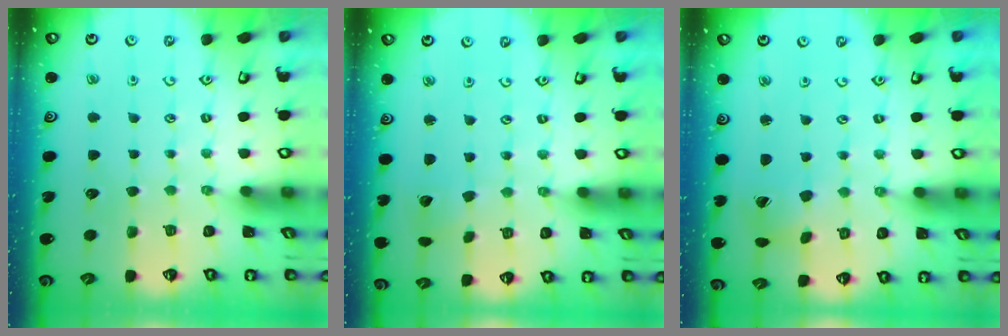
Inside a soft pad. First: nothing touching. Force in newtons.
{"total": 3.7, "press": 3.7, "slide": 0.3}
{"total": 3.0, "press": 2.9, "slide": 0.5}